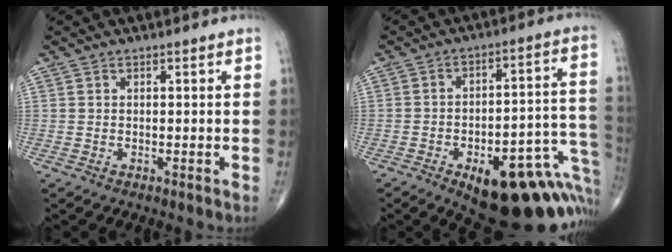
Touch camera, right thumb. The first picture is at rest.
{"total": 25.1, "force": [-10.5, 10.3, 20.3], "torque": [-0.182, 0.069, -0.127]}